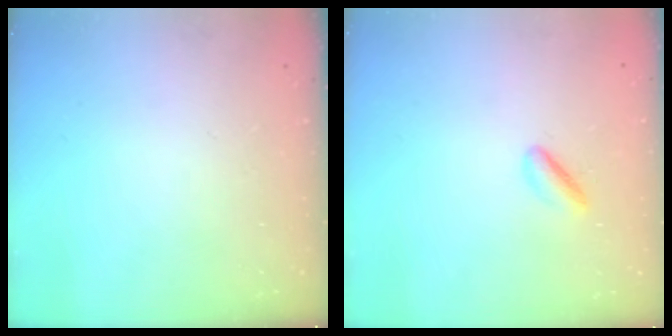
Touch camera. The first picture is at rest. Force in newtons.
{"total": 3.4, "press": 3.4, "slide": 0.5}